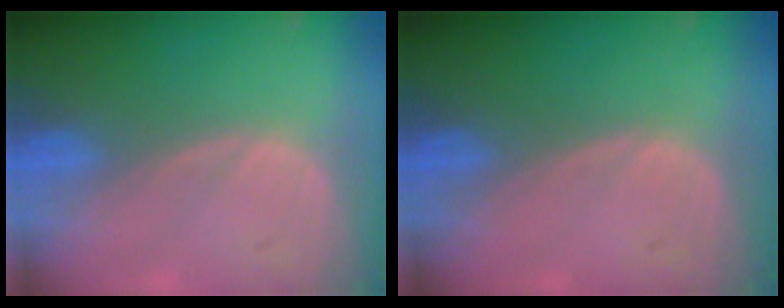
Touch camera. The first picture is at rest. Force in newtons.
{"total": 0.0}